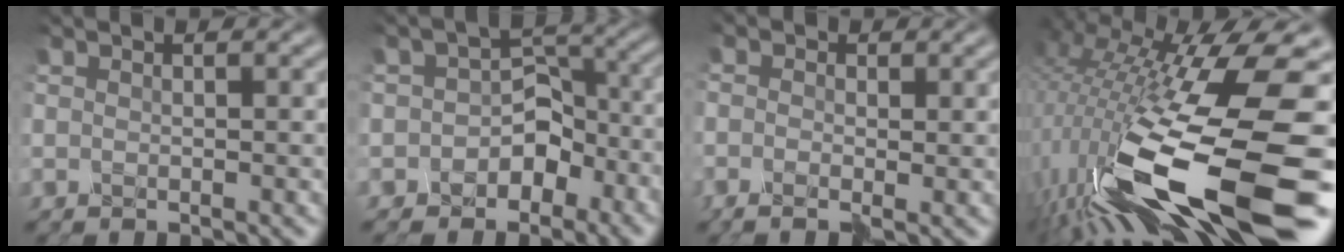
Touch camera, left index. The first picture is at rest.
{"total": 4.7, "force": [-2.7, 3.5, 1.4], "torque": [0.004, 0.020, -0.058]}
{"total": 1.1, "force": [-1.0, 0.6, 0.2], "torque": [-0.005, 0.001, -0.026]}
{"total": 15.2, "force": [-3.7, 4.4, 14.0], "torque": [-0.279, 0.002, -0.068]}